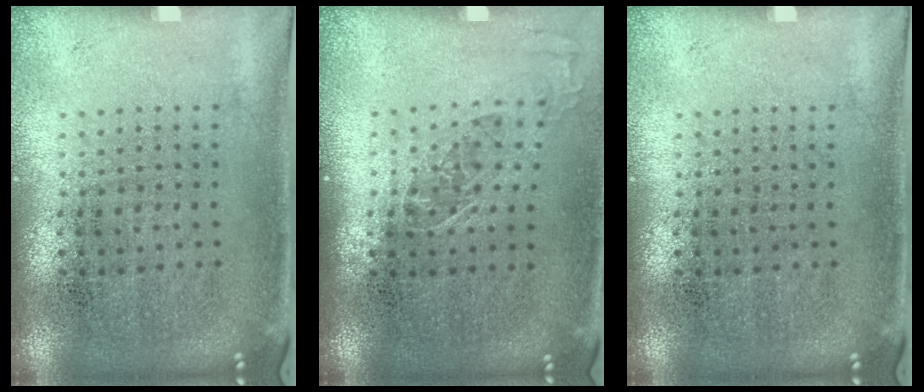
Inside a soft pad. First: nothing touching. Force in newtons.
{"total": 1.1, "press": 1.0, "slide": 0.5}
{"total": 0.0}